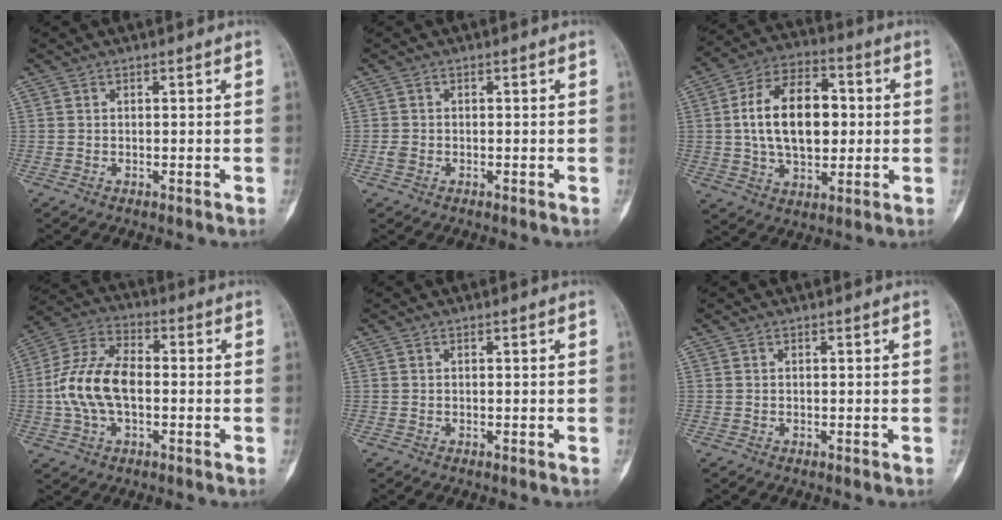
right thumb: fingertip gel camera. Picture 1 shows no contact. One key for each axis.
{"total": 1.3, "fx": -0.4, "fy": 1.0, "fz": 0.7, "tx": -0.016, "ty": 0.001, "tz": -0.008}
{"total": 16.8, "fx": 1.2, "fy": 10.1, "fz": 13.4, "tx": -0.203, "ty": 0.013, "tz": 0.019}
{"total": 12.7, "fx": -1.1, "fy": 7.3, "fz": 10.4, "tx": -0.209, "ty": 0.031, "tz": -0.025}
{"total": 0.0}
{"total": 0.0}